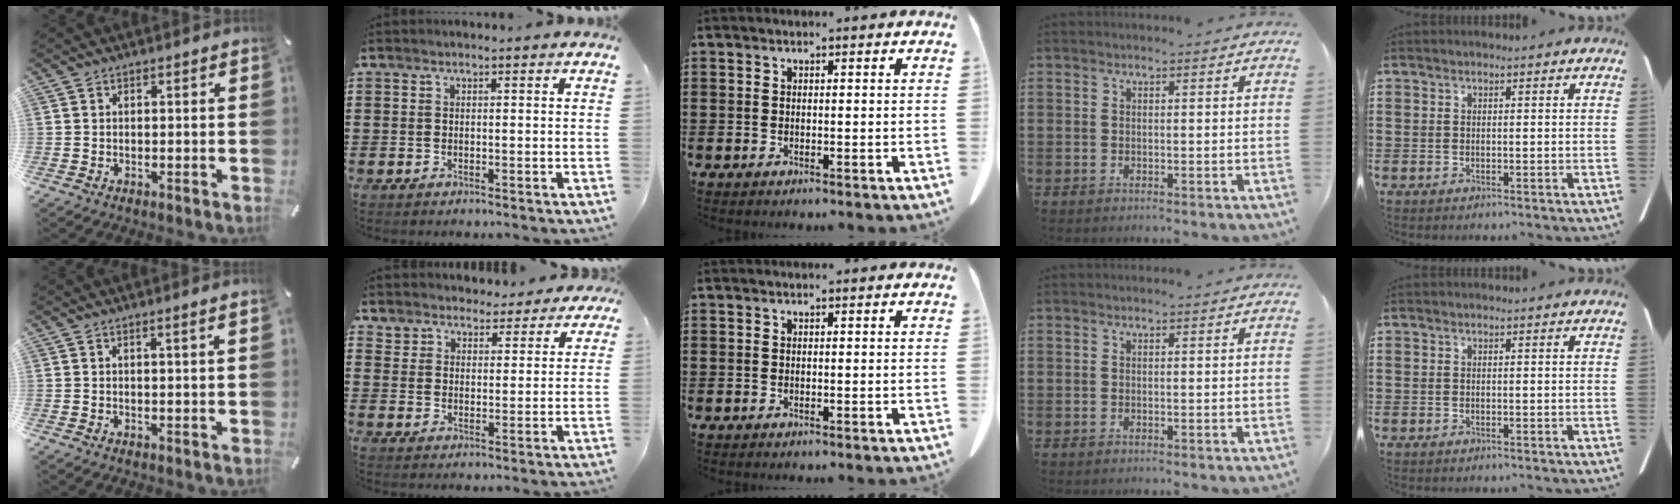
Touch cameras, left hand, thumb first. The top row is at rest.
{"thumb": {"total": 1.3, "force": [0.5, -0.2, 1.2], "torque": [-0.021, -0.003, 0.009]}, "index": {"total": 4.9, "force": [4.7, 1.3, -0.1], "torque": [-0.021, -0.018, 0.088]}}